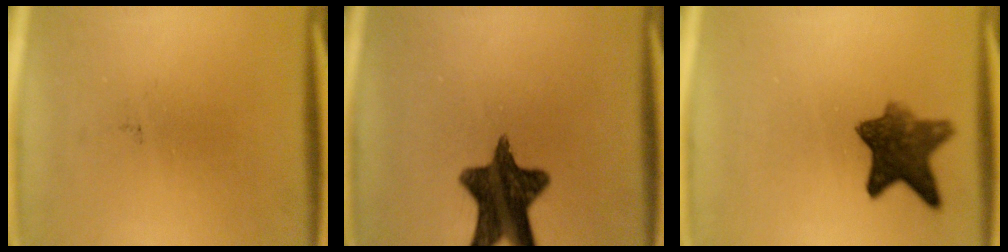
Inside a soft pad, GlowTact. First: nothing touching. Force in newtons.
{"total": 13.2}
{"total": 8.4}